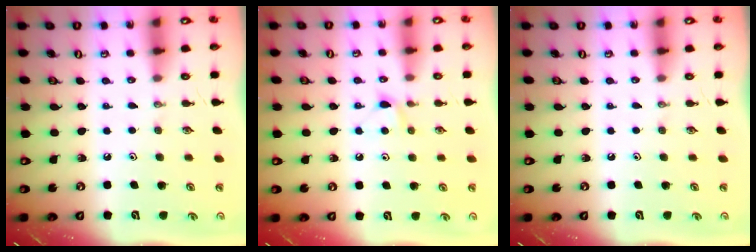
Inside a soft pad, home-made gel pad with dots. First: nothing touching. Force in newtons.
{"total": 5.2, "press": 5.2, "slide": 0.7}
{"total": 0.0}